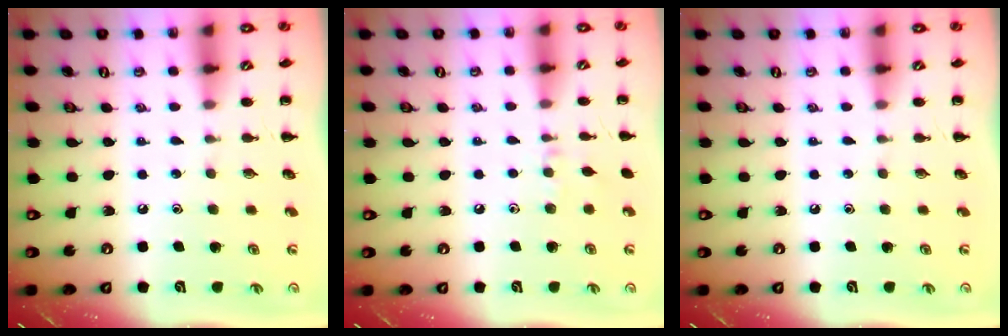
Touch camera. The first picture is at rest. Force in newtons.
{"total": 5.8, "press": 5.4, "slide": 2.0}
{"total": 0.0}